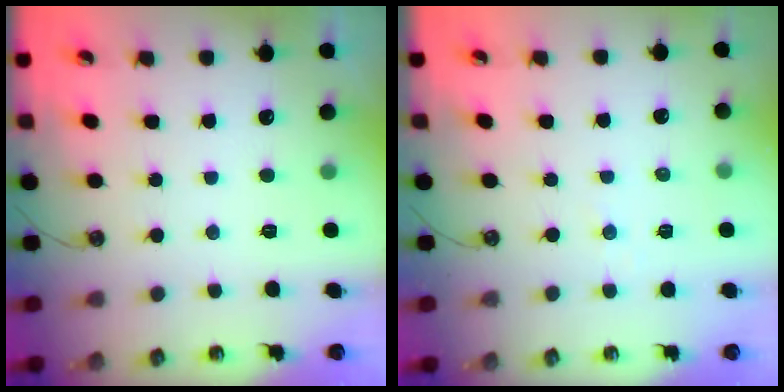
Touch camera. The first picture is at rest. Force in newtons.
{"total": 2.7, "press": 2.7, "slide": 0.3}